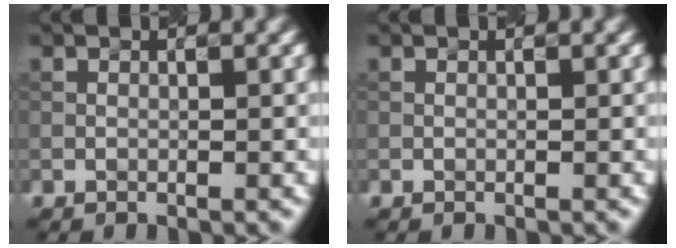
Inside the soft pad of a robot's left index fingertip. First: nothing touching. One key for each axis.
{"total": 0.0}